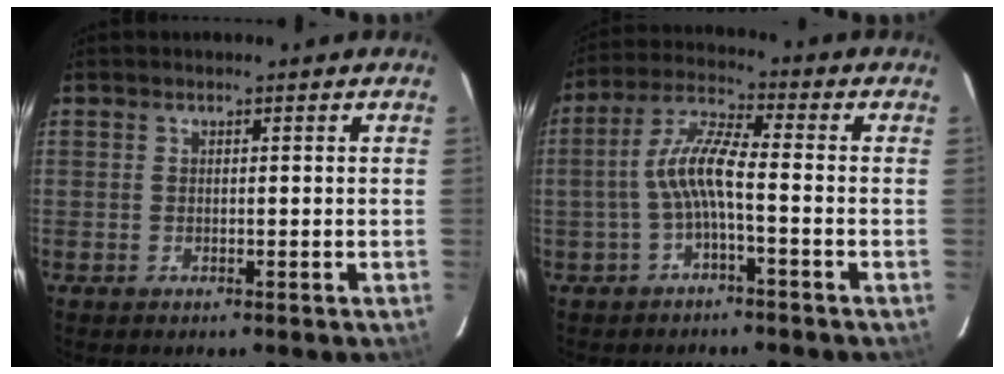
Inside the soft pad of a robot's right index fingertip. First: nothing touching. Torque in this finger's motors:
{"motor_torque": [0.98, -0.27, 0.70, 0.18]}